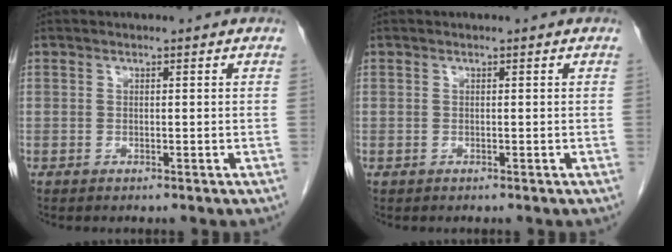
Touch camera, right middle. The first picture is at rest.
{"total": 0.0}